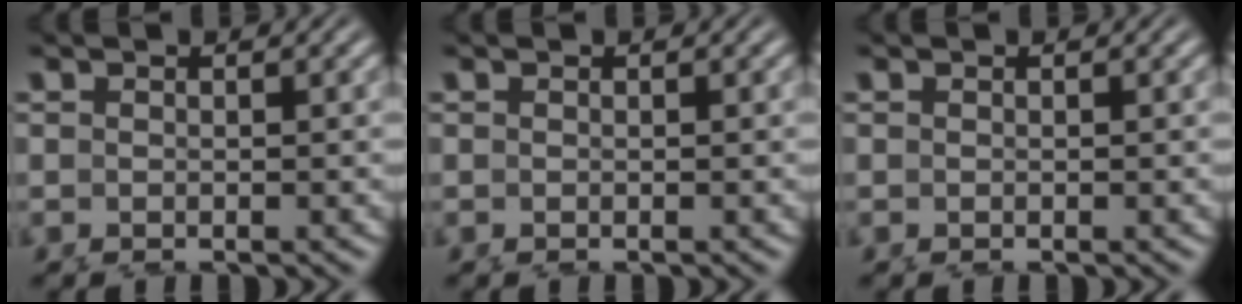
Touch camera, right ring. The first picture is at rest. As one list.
[{"total": 0.0}, {"total": 0.0}]